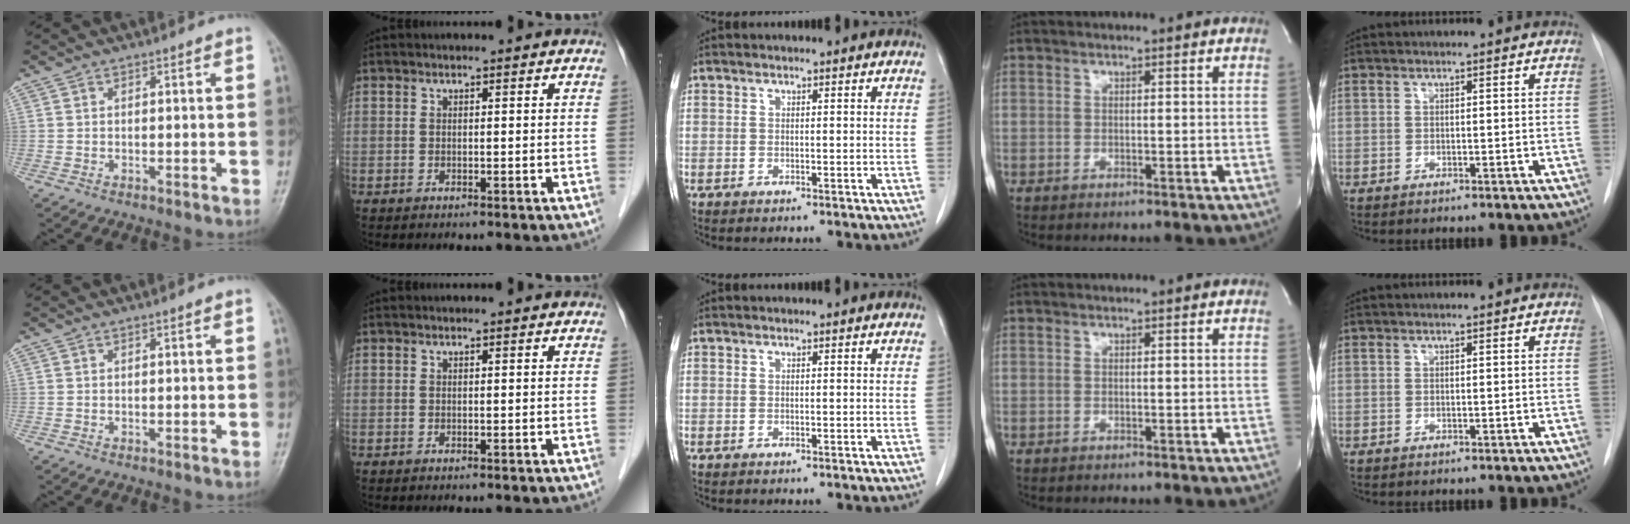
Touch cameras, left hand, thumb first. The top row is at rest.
{"index": {"total": 0.6, "force": [0.6, 0.1, 0.1], "torque": [-0.004, 0.006, 0.005]}}